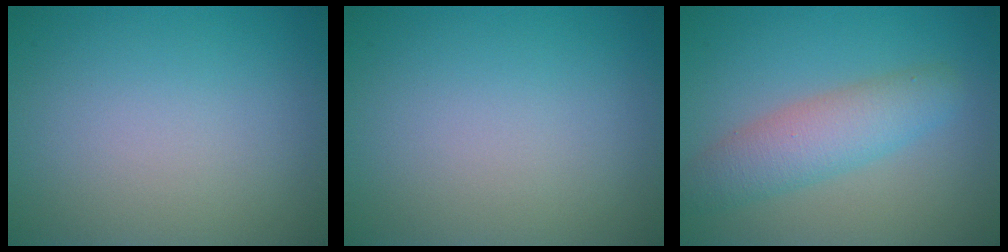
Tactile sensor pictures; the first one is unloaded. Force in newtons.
{"total": 0.0}
{"total": 4.4, "press": 4.4, "slide": 0.0}